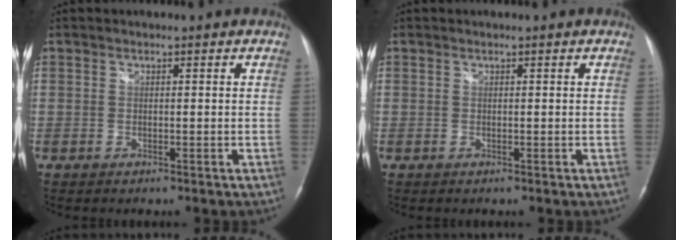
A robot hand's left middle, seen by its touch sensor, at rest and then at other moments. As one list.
[{"total": 0.0}]